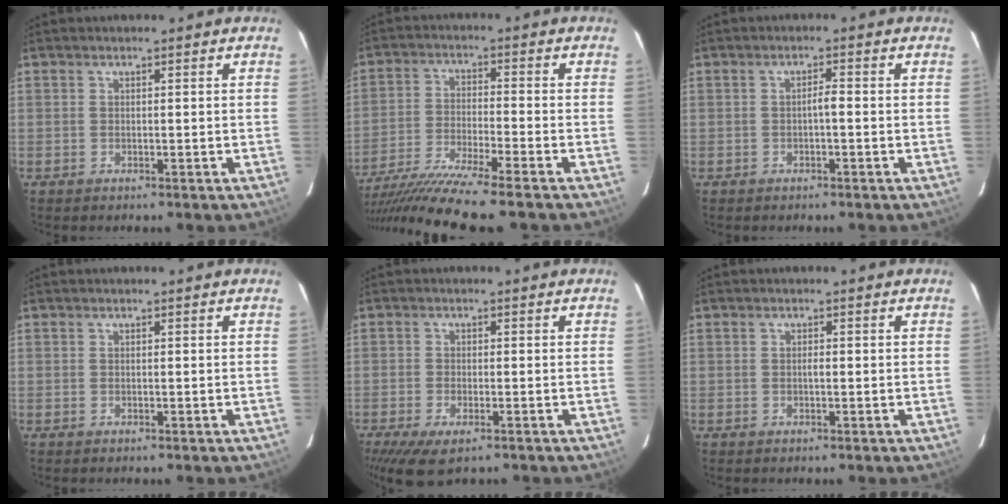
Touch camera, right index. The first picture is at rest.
{"total": 11.9, "force": [-10.2, -1.8, 6.0], "torque": [-0.097, -0.028, -0.173]}
{"total": 1.5, "force": [-0.4, 0.2, 1.4], "torque": [-0.022, 0.003, -0.008]}
{"total": 0.0}
{"total": 6.1, "force": [-4.0, 1.9, 4.1], "torque": [-0.072, -0.014, -0.062]}
{"total": 0.6, "force": [-0.1, 0.1, 0.6], "torque": [-0.012, 0.001, -0.002]}